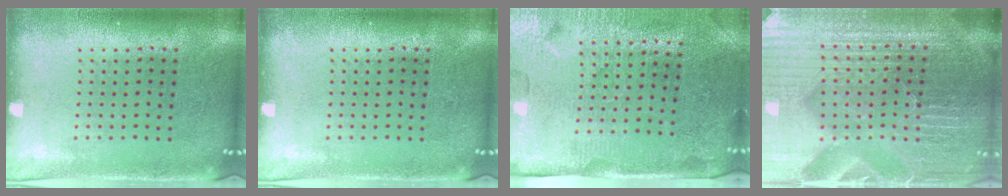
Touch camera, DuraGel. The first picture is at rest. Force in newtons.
{"total": 0.0}
{"total": 4.3, "press": 3.9, "slide": 1.9}
{"total": 6.3, "press": 5.6, "slide": 2.9}